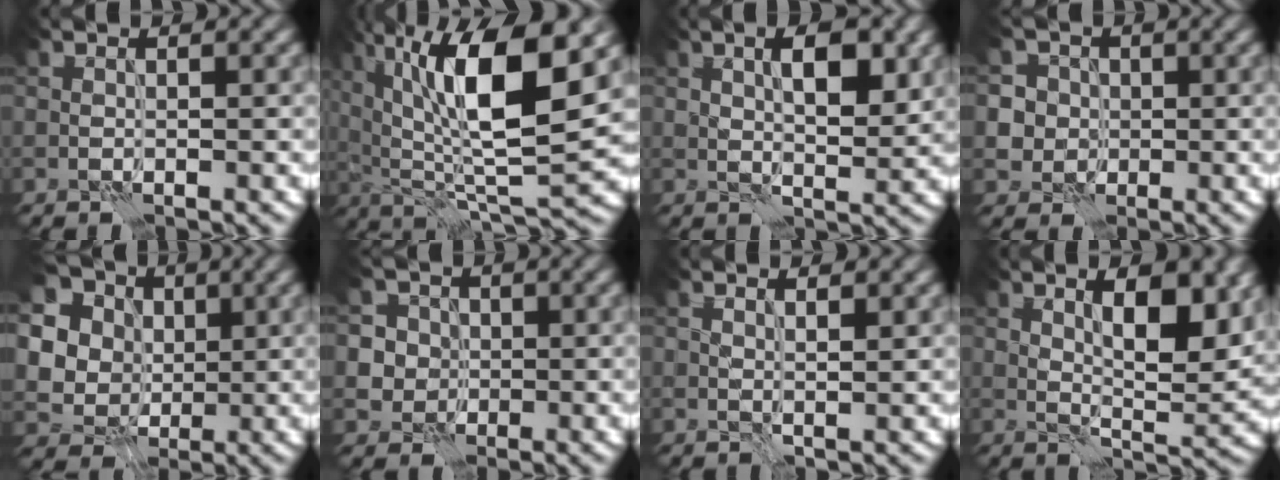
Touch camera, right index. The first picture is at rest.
{"total": 13.0, "force": [4.2, 4.0, 11.6], "torque": [-0.195, 0.002, 0.077]}
{"total": 4.8, "force": [1.5, 1.8, 4.2], "torque": [-0.067, 0.003, 0.027]}
{"total": 6.0, "force": [1.0, 5.6, 1.9], "torque": [-0.031, 0.032, 0.000]}
{"total": 11.3, "force": [4.2, 9.3, 4.7], "torque": [-0.135, 0.017, 0.069]}
{"total": 5.7, "force": [1.2, 5.2, 1.8], "torque": [-0.026, 0.029, 0.005]}
{"total": 1.5, "force": [0.9, 0.2, 1.2], "torque": [-0.018, -0.003, 0.015]}
{"total": 6.9, "force": [2.4, 2.2, 6.1], "torque": [-0.091, -0.002, 0.041]}